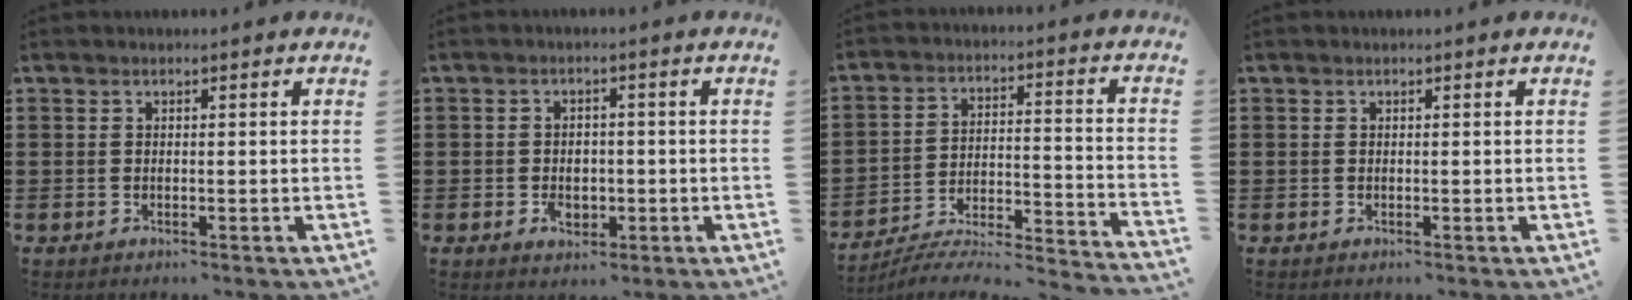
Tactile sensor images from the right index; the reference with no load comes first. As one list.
[{"total": 2.9, "force": [-0.9, 2.3, 1.6], "torque": [-0.027, 0.000, -0.019]}, {"total": 4.6, "force": [-4.2, 0.5, 1.8], "torque": [-0.033, -0.012, -0.087]}, {"total": 0.0}]